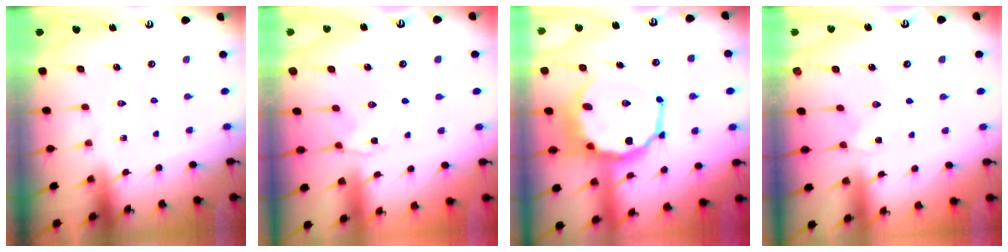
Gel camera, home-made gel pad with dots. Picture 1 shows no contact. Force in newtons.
{"total": 2.7, "press": 2.6, "slide": 0.4}
{"total": 15.7, "press": 15.3, "slide": 3.9}
{"total": 0.8, "press": 0.7, "slide": 0.2}